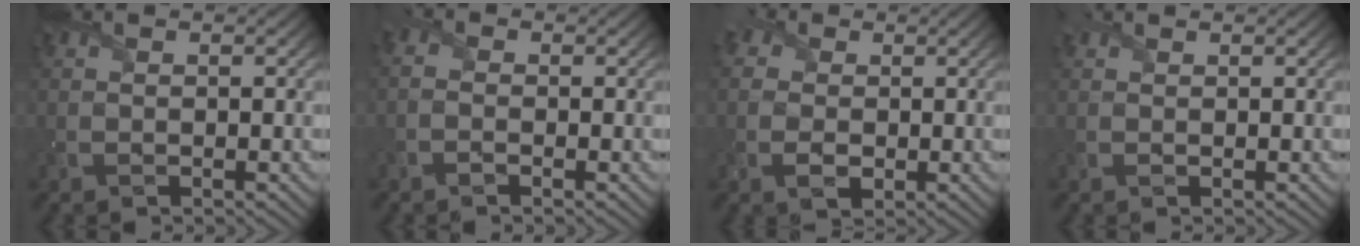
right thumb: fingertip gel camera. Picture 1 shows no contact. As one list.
[{"total": 1.7, "force": [-1.0, 1.1, 0.9], "torque": [-0.019, -0.002, -0.023]}, {"total": 4.5, "force": [0.2, 3.8, 2.4], "torque": [-0.072, 0.000, 0.000]}, {"total": 0.8, "force": [0.8, 0.2, 0.2], "torque": [-0.004, 0.005, 0.018]}]